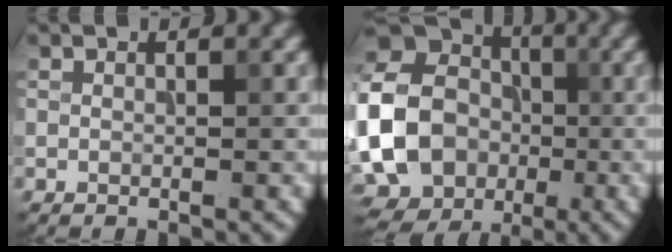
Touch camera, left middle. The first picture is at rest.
{"total": 18.3, "force": [-2.9, 16.2, 8.2], "torque": [-0.190, 0.000, -0.098]}